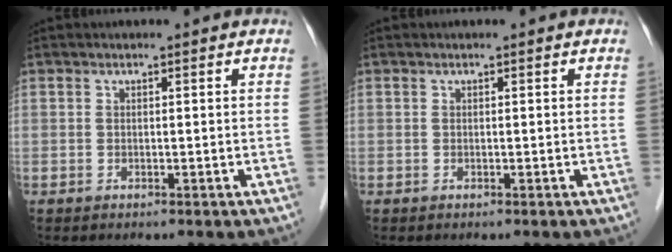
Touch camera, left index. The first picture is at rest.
{"total": 0.0}